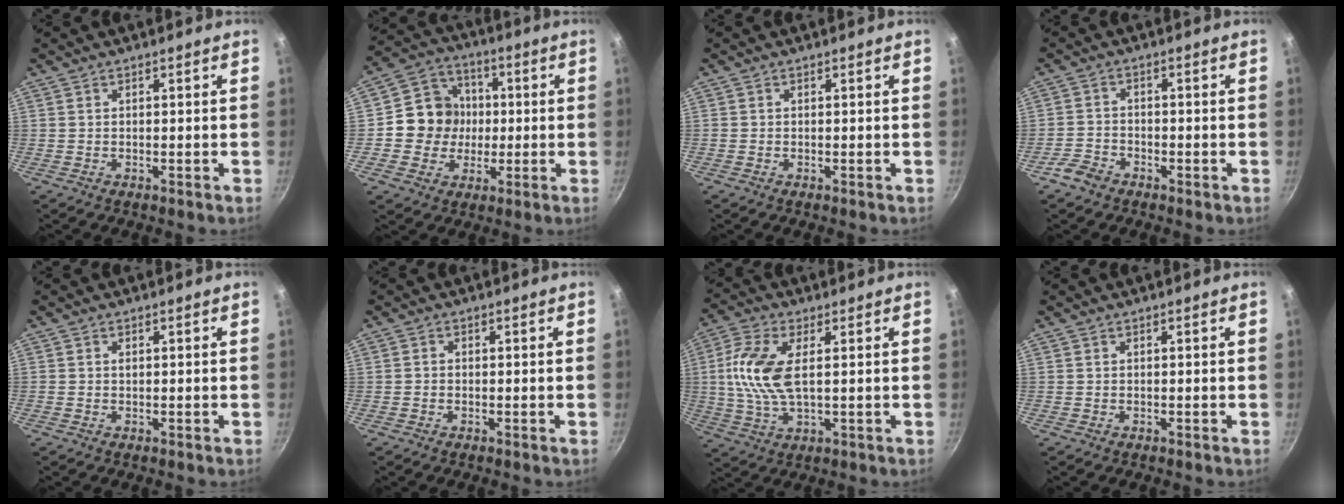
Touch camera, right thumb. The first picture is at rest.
{"total": 11.2, "force": [-0.1, 10.4, 4.0], "torque": [-0.031, 0.023, -0.017]}
{"total": 0.0}
{"total": 3.8, "force": [-2.8, 2.3, 1.4], "torque": [-0.028, 0.025, -0.054]}
{"total": 0.6, "force": [0.1, 0.5, 0.3], "torque": [-0.004, 0.003, 0.001]}
{"total": 0.7, "force": [-0.2, 0.6, 0.3], "torque": [-0.006, 0.002, -0.005]}
{"total": 10.9, "force": [1.6, 5.1, 9.6], "torque": [-0.202, 0.005, 0.026]}
{"total": 0.0}